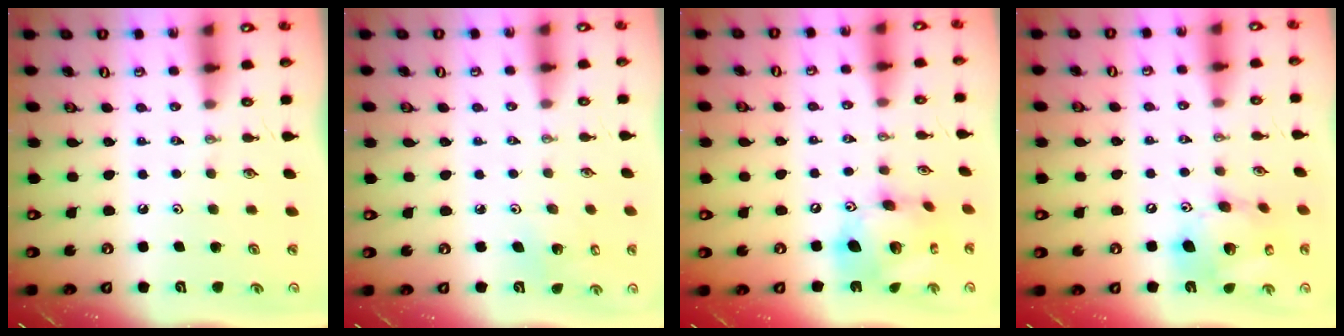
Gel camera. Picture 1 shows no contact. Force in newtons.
{"total": 3.8, "press": 3.8, "slide": 0.3}
{"total": 17.8, "press": 17.7, "slide": 1.7}
{"total": 16.0, "press": 15.7, "slide": 3.1}